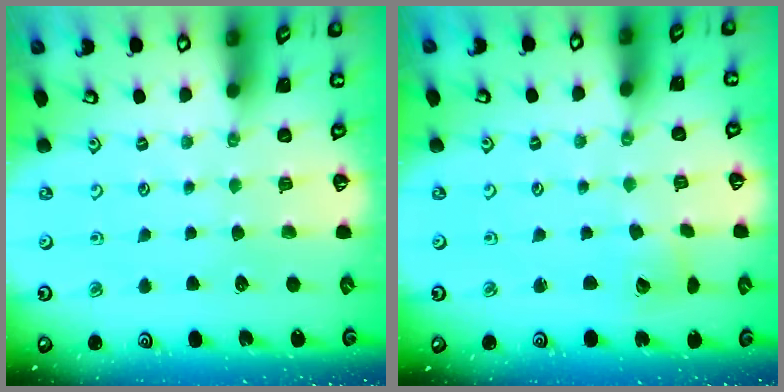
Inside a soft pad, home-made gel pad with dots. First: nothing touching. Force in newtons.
{"total": 2.1, "press": 2.1, "slide": 0.3}